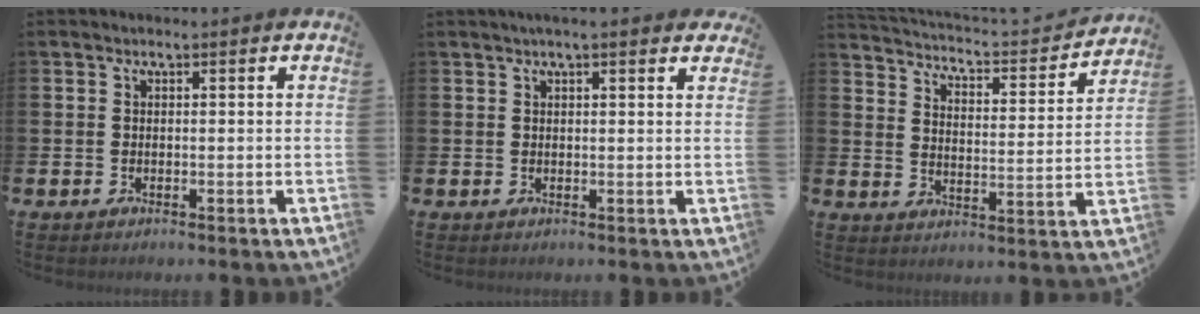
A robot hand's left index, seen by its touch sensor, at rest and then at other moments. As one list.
[{"total": 2.0, "force": [1.8, 0.1, 0.9], "torque": [-0.007, -0.004, 0.029]}, {"total": 3.8, "force": [3.6, 0.8, 0.7], "torque": [-0.037, -0.039, 0.054]}]